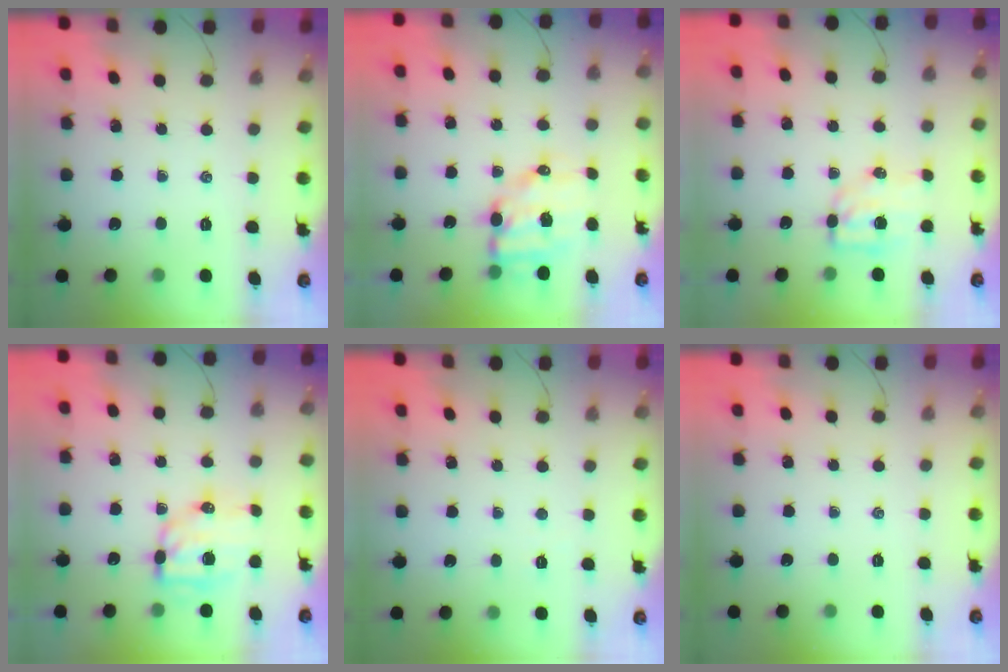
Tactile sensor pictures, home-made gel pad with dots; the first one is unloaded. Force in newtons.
{"total": 8.6, "press": 8.4, "slide": 1.9}
{"total": 6.1, "press": 6.0, "slide": 1.0}
{"total": 9.6, "press": 9.4, "slide": 1.8}
{"total": 1.8, "press": 1.7, "slide": 0.5}
{"total": 0.0}